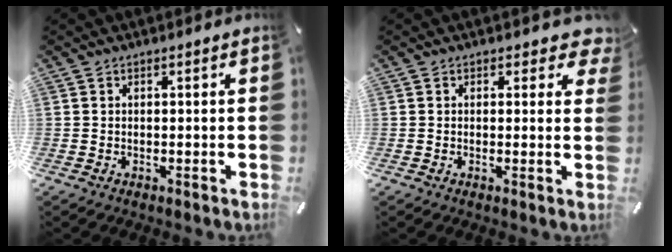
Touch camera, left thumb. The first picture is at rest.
{"total": 3.5, "force": [1.7, 2.2, 2.1], "torque": [-0.014, -0.005, 0.024]}